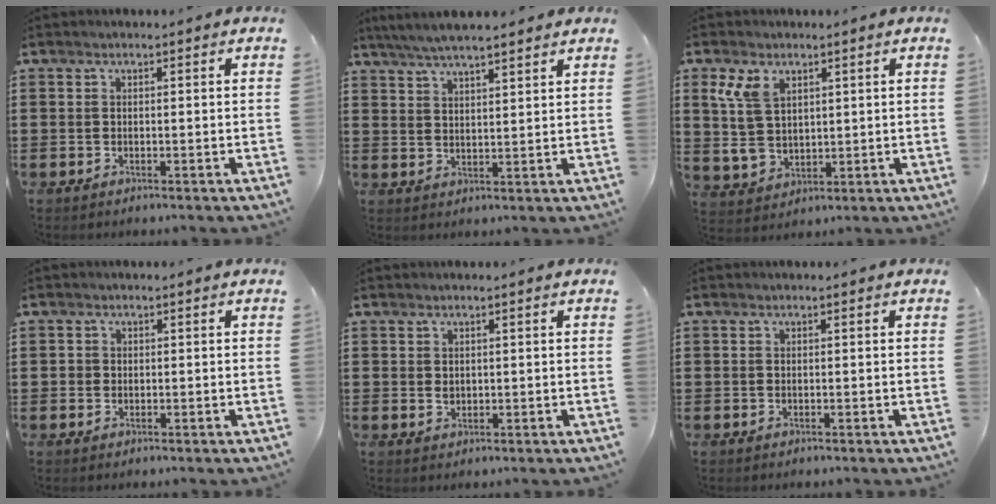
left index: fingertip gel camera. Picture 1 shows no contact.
{"total": 4.6, "force": [4.1, 0.3, 2.0], "torque": [-0.050, -0.011, 0.073]}
{"total": 7.0, "force": [2.9, 4.5, 4.4], "torque": [-0.122, 0.007, 0.049]}
{"total": 0.8, "force": [0.1, 0.8, 0.3], "torque": [-0.008, 0.004, 0.001]}
{"total": 1.0, "force": [0.3, 0.8, 0.5], "torque": [-0.013, 0.007, 0.005]}
{"total": 0.0}